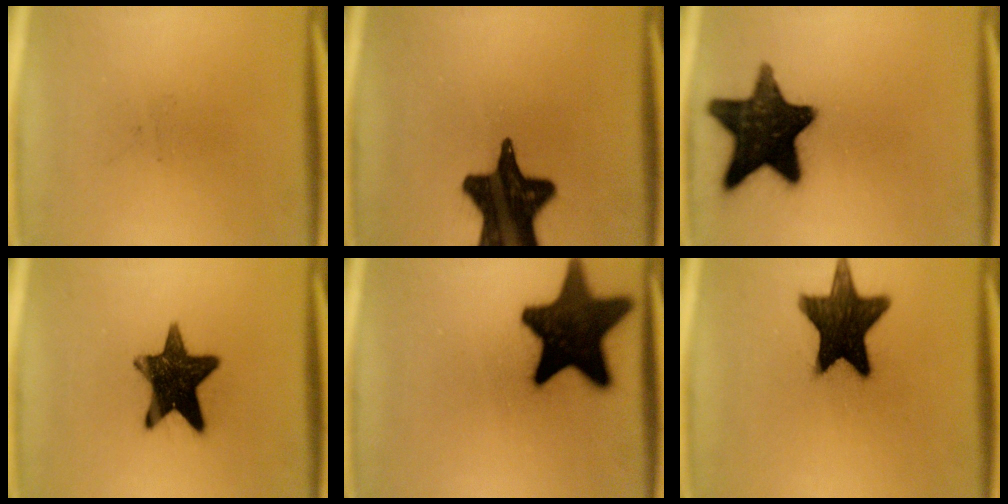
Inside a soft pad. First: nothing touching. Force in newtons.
{"total": 19.5}
{"total": 17.3}
{"total": 14.3}
{"total": 19.2}
{"total": 15.8}